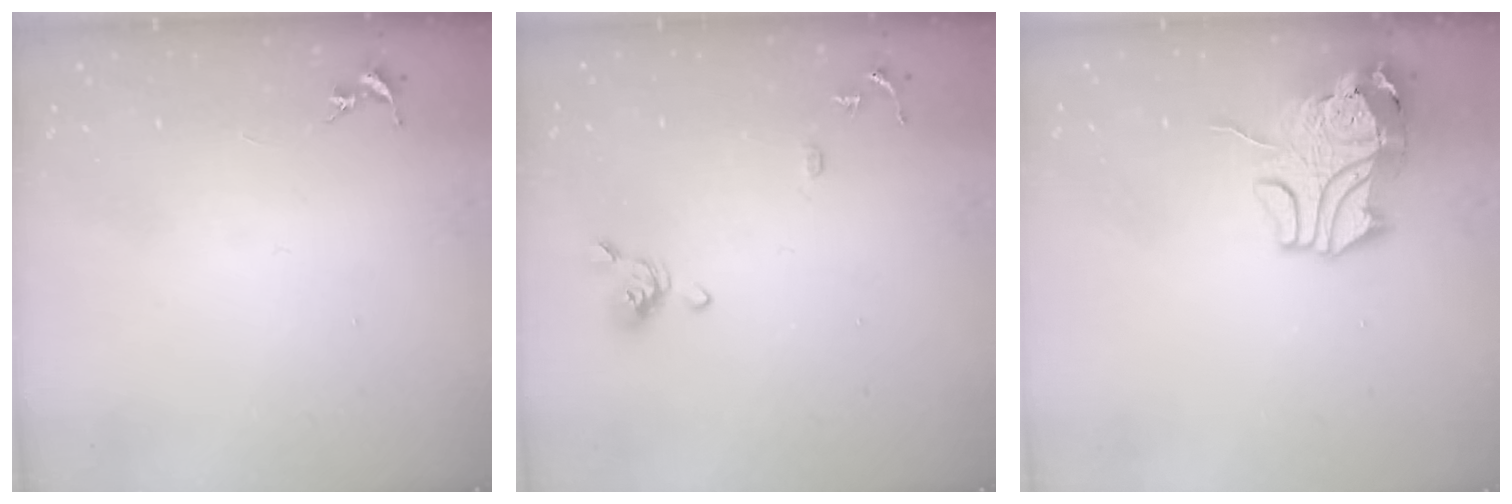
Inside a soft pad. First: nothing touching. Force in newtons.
{"total": 9.8, "press": 9.7, "slide": 1.4}
{"total": 13.3, "press": 13.1, "slide": 2.0}